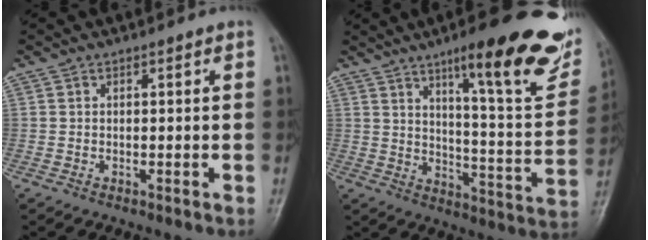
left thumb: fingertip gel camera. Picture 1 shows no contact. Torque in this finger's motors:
{"motor_torque": [0.73, 0.48, 1.62, -1.14, 0.16]}